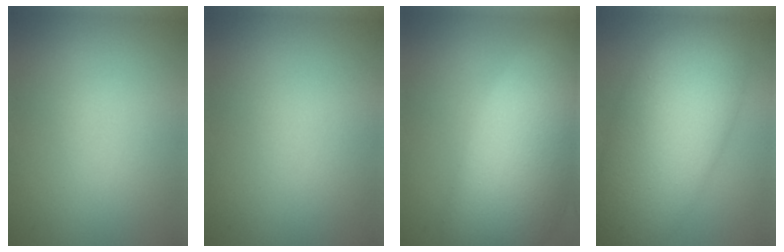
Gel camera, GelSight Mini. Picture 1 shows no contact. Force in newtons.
{"total": 0.0}
{"total": 12.6, "press": 12.5, "slide": 1.4}
{"total": 11.4, "press": 11.4, "slide": 0.5}